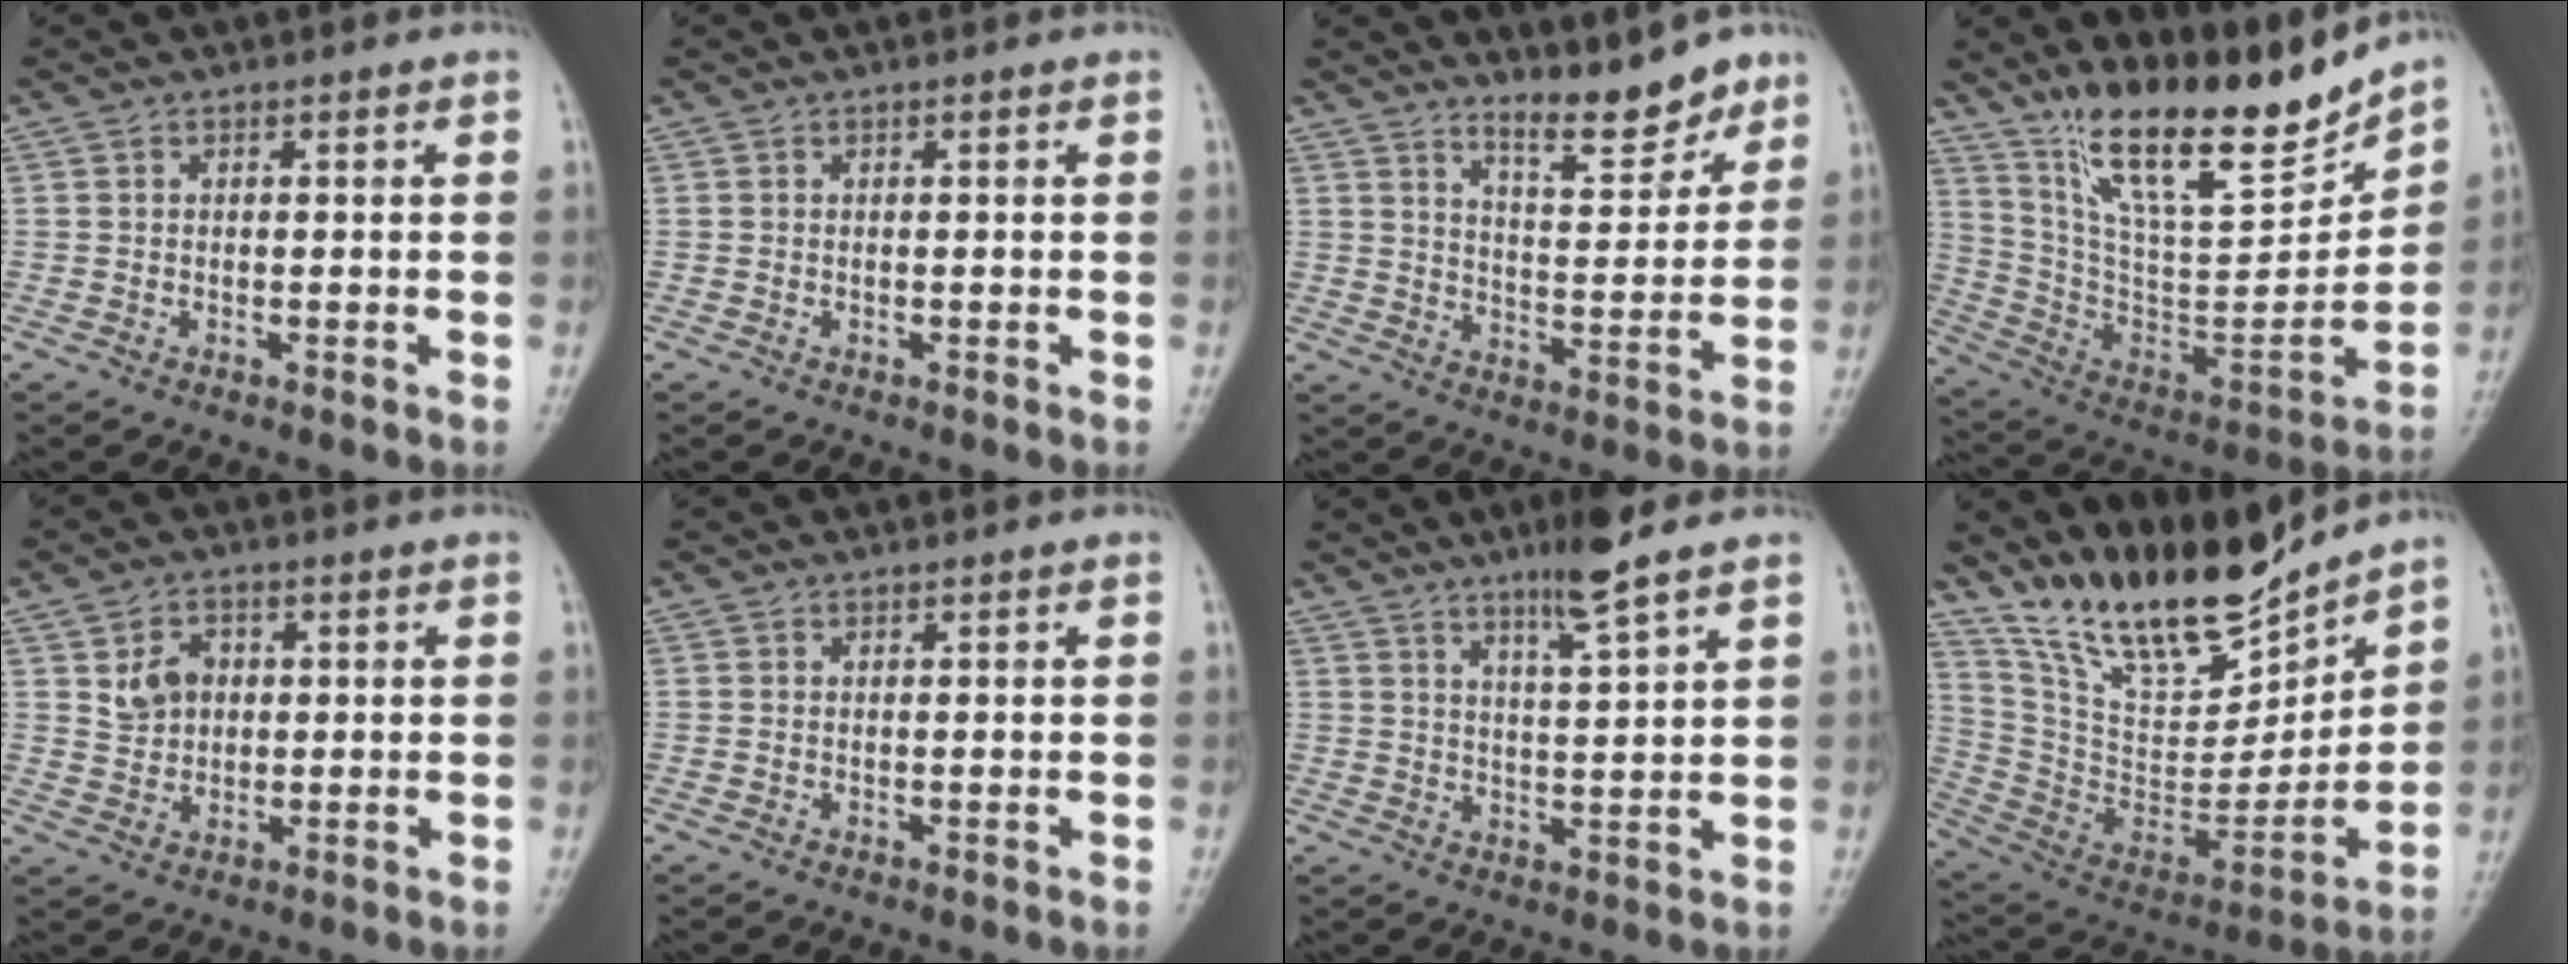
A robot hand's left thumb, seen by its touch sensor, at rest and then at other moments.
{"total": 0.0}
{"total": 8.9, "force": [7.4, 2.5, 4.3], "torque": [-0.045, -0.065, 0.123]}
{"total": 22.9, "force": [17.3, 5.9, 13.7], "torque": [-0.191, -0.090, 0.307]}
{"total": 5.5, "force": [1.4, 4.3, 3.2], "torque": [-0.031, -0.006, 0.026]}
{"total": 0.0}
{"total": 7.3, "force": [5.2, 0.1, 5.2], "torque": [-0.087, -0.035, 0.090]}
{"total": 21.4, "force": [17.6, 6.4, 10.4], "torque": [-0.137, -0.097, 0.323]}